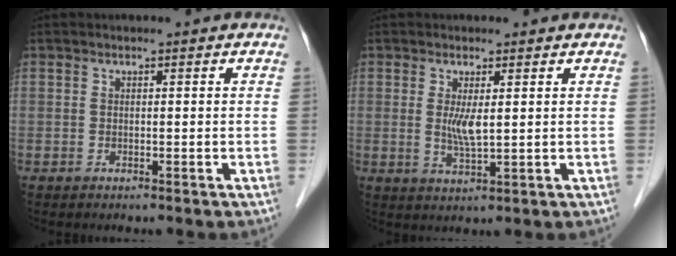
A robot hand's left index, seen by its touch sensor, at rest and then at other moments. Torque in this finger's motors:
{"motor_torque": [0.48, 0.40, 0.17, 0.08]}